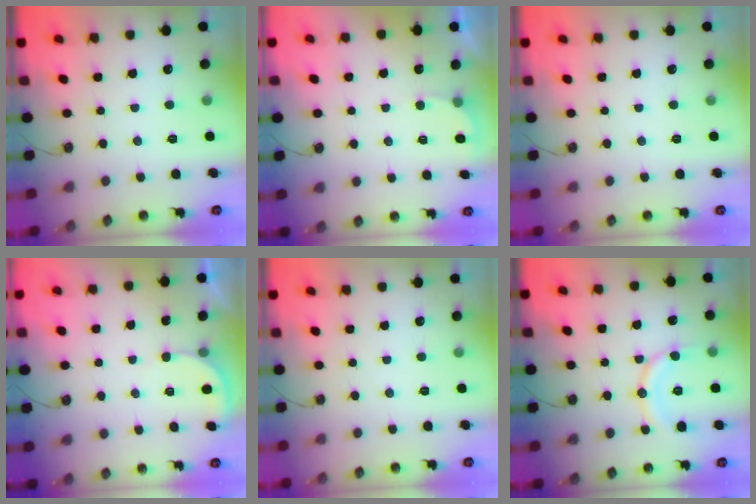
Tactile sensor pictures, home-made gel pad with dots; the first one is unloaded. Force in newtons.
{"total": 3.0, "press": 2.9, "slide": 0.8}
{"total": 0.0}
{"total": 2.6, "press": 2.6, "slide": 0.2}
{"total": 0.0}
{"total": 11.7, "press": 11.7, "slide": 1.0}